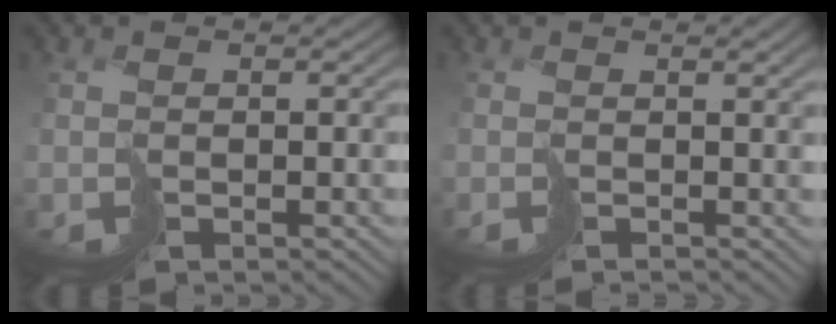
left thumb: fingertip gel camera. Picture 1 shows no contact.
{"total": 1.4, "force": [0.2, -0.5, 1.3], "torque": [-0.011, -0.005, 0.005]}